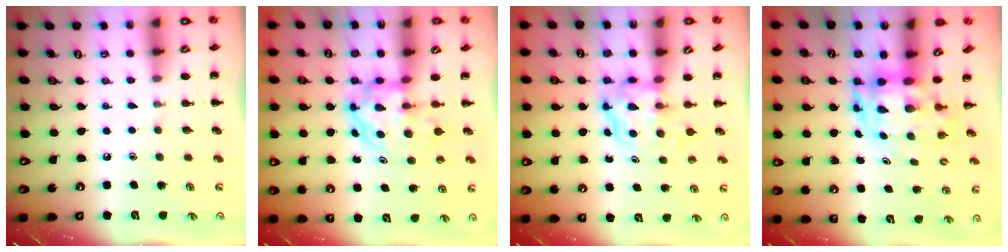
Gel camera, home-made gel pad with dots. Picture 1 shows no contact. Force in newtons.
{"total": 5.0, "press": 4.9, "slide": 1.2}
{"total": 4.0, "press": 3.9, "slide": 0.4}
{"total": 4.2, "press": 4.1, "slide": 1.0}